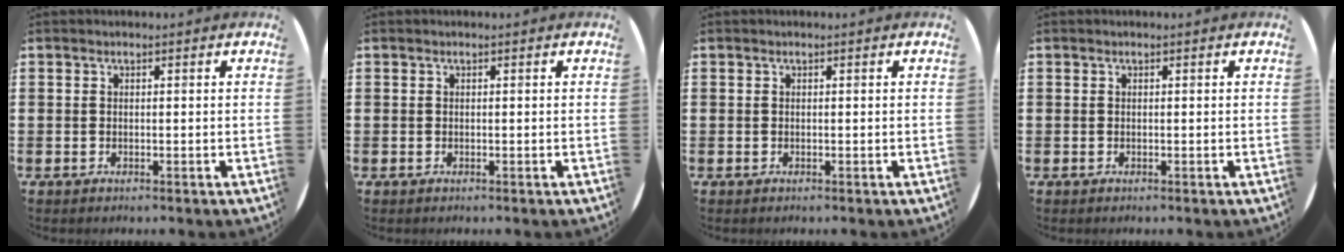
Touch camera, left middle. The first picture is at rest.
{"total": 0.0}
{"total": 0.0}
{"total": 0.0}